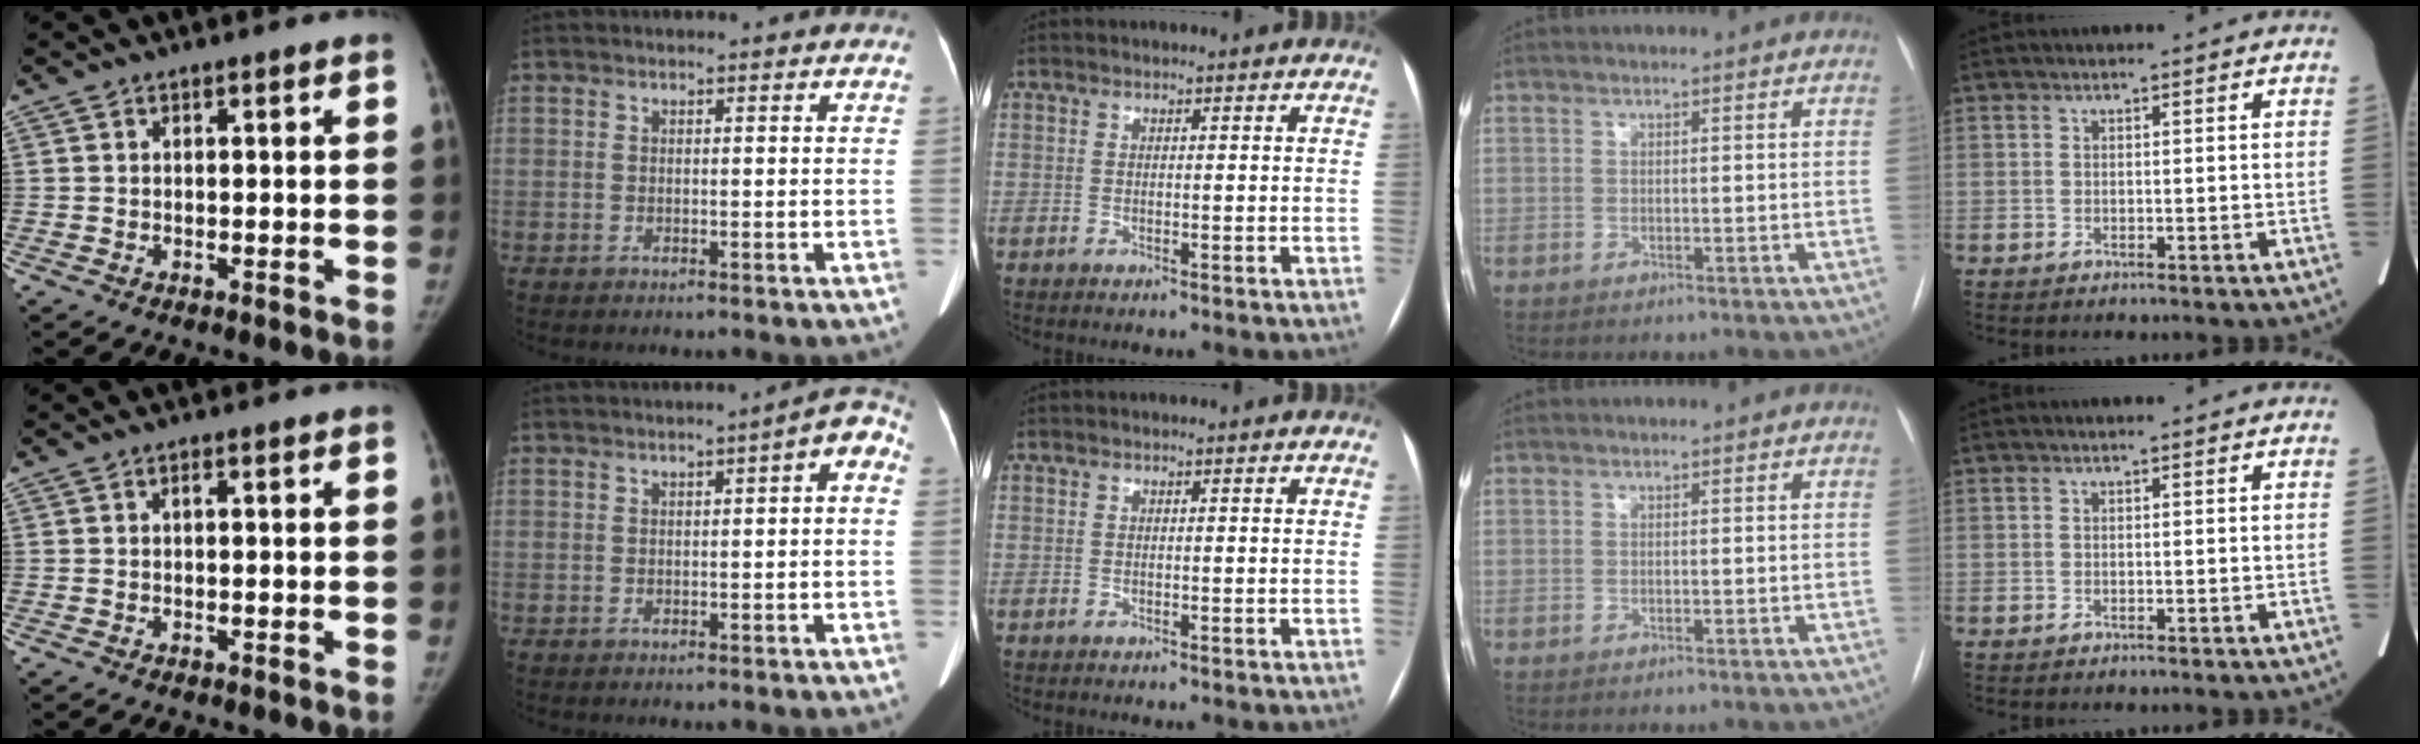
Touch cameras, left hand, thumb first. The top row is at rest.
{"thumb": {"total": 0.6, "force": [0.1, 0.3, 0.5], "torque": [-0.006, 0.002, -0.001]}, "index": {"total": 3.7, "force": [0.0, 1.0, 3.6], "torque": [-0.029, 0.022, -0.010]}}